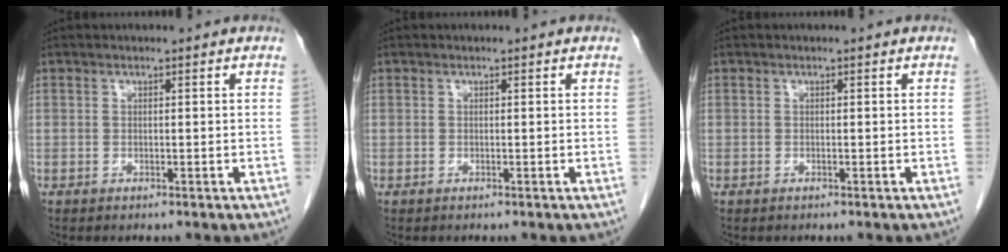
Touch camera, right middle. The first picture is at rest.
{"total": 0.0}
{"total": 0.0}